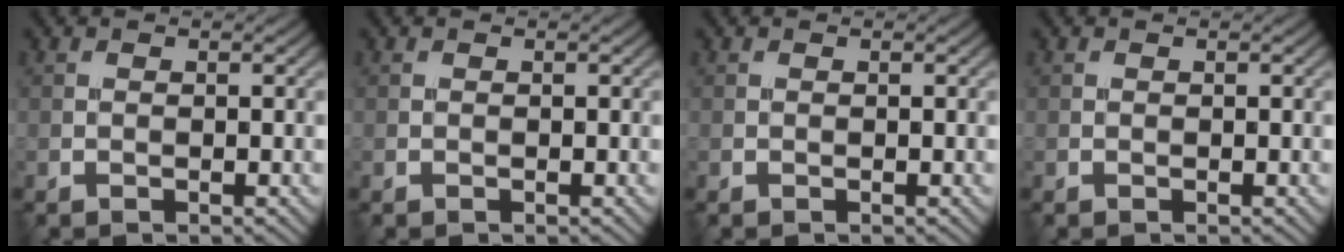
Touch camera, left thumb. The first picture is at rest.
{"total": 0.0}
{"total": 0.0}
{"total": 0.0}